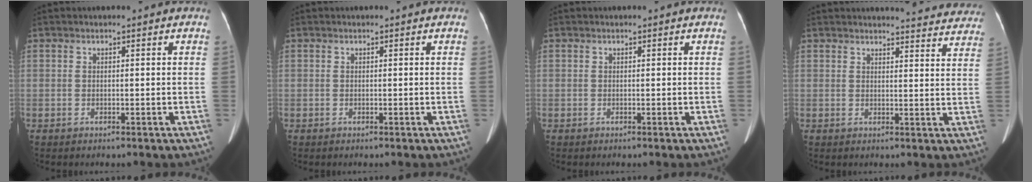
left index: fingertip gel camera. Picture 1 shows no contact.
{"total": 0.0}
{"total": 0.0}
{"total": 14.3, "force": [13.9, 2.2, 2.7], "torque": [-0.002, -0.044, 0.131]}